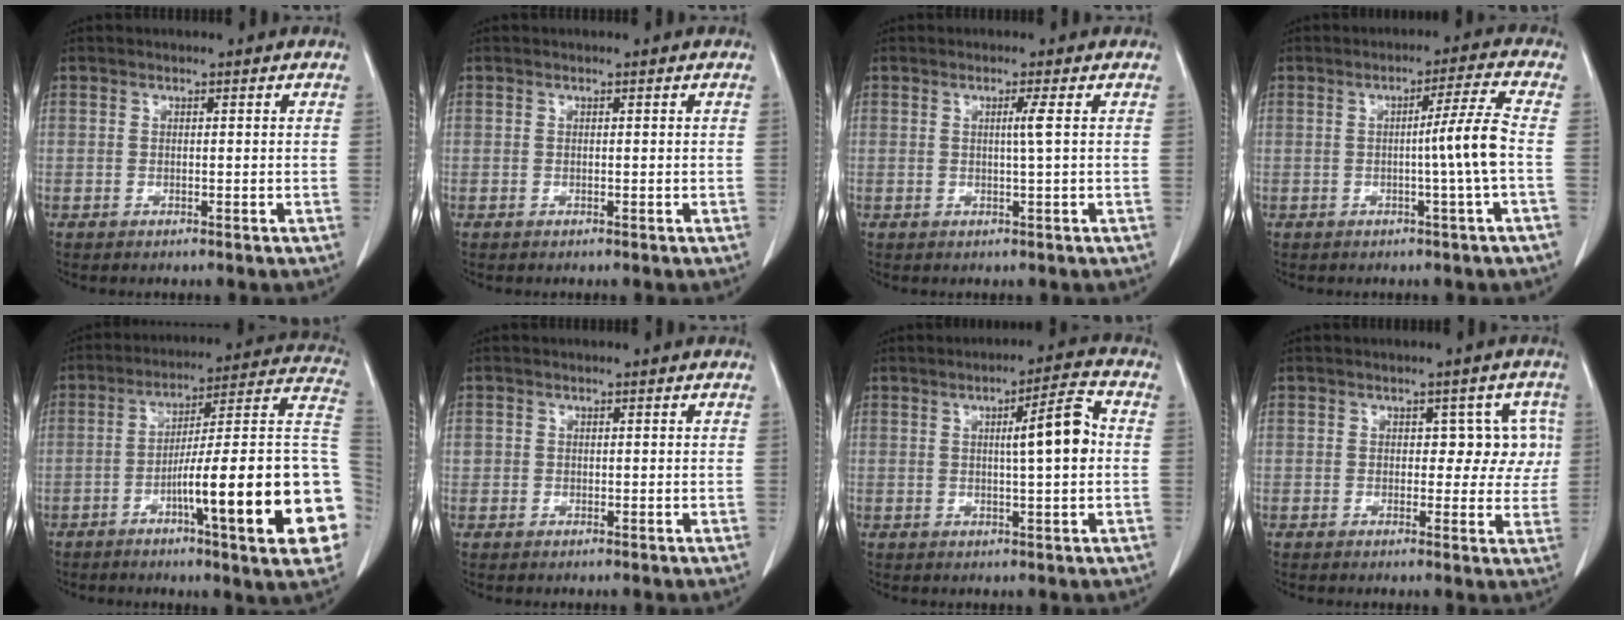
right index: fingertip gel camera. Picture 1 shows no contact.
{"total": 0.0}
{"total": 1.8, "force": [0.3, -0.7, 1.7], "torque": [-0.032, -0.003, 0.006]}
{"total": 5.8, "force": [-0.9, -1.8, 5.4], "torque": [-0.080, 0.003, -0.015]}
{"total": 24.4, "force": [-6.4, 1.3, 23.5], "torque": [-0.232, 0.013, -0.095]}
{"total": 0.8, "force": [0.1, 0.8, 0.1], "torque": [0.006, 0.005, -0.001]}
{"total": 7.0, "force": [0.6, 0.4, 7.0], "torque": [-0.102, 0.011, 0.005]}
{"total": 4.8, "force": [0.8, 3.1, 3.6], "torque": [-0.019, 0.020, 0.007]}